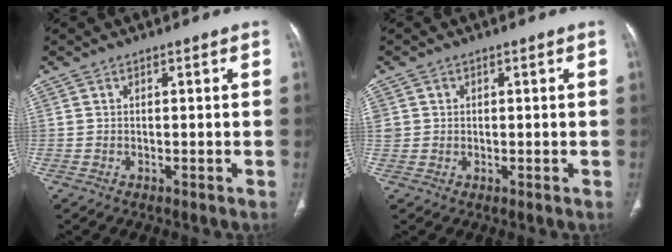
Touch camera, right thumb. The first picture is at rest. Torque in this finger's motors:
{"motor_torque": [0.79, 0.78, 0.51, 0.23, 0.03]}